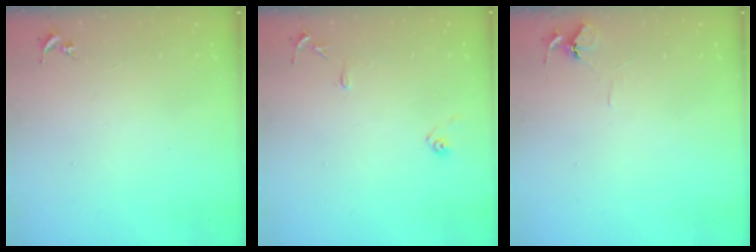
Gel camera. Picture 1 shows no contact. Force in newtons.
{"total": 9.0, "press": 8.9, "slide": 0.8}
{"total": 5.8, "press": 5.8, "slide": 0.6}